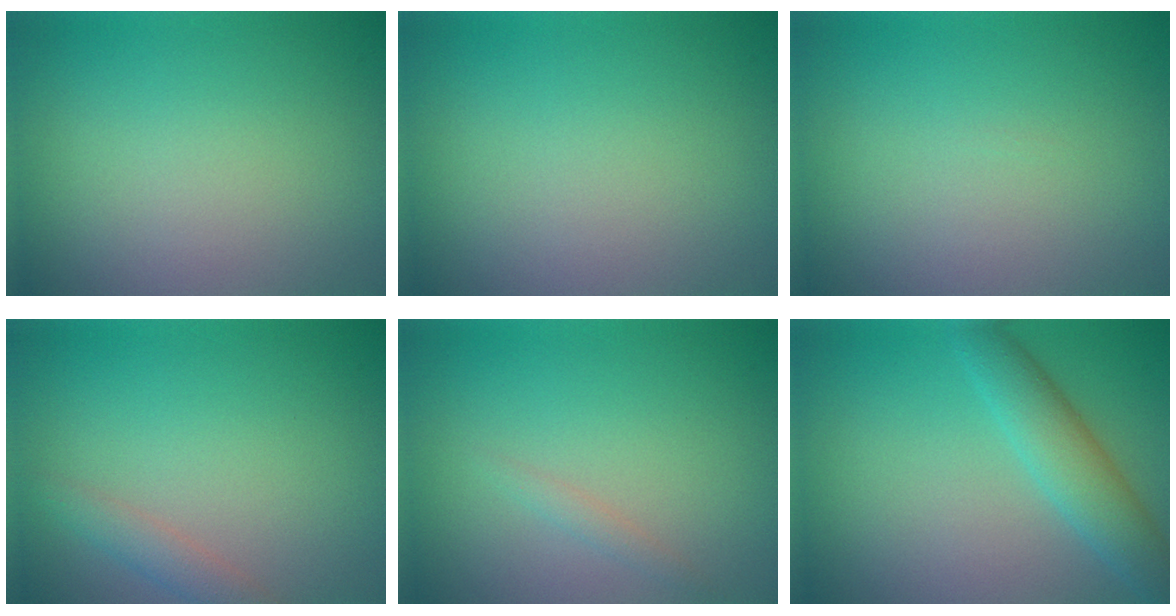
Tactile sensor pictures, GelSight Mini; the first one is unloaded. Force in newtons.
{"total": 0.0}
{"total": 0.0}
{"total": 1.8, "press": 1.8, "slide": 0.1}
{"total": 0.8, "press": 0.8, "slide": 0.0}
{"total": 4.1, "press": 4.1, "slide": 0.1}